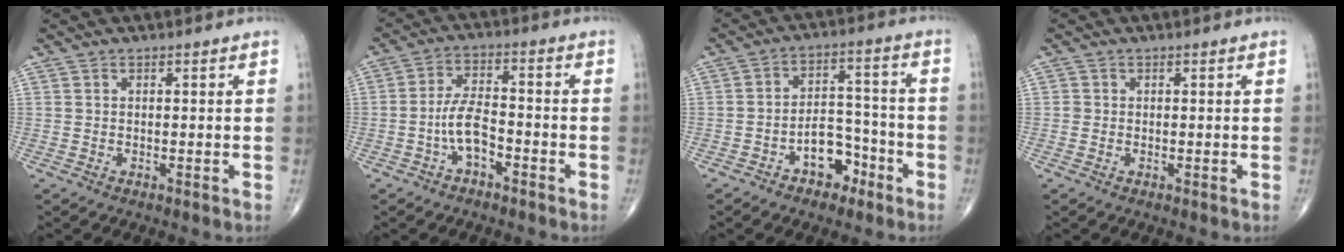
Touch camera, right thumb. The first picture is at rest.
{"total": 6.3, "force": [-2.7, 3.2, 4.7], "torque": [-0.082, 0.032, -0.054]}
{"total": 7.8, "force": [-4.4, 4.9, 4.2], "torque": [-0.034, 0.052, -0.070]}
{"total": 0.7, "force": [-0.1, 0.6, 0.1], "torque": [0.003, 0.004, -0.003]}